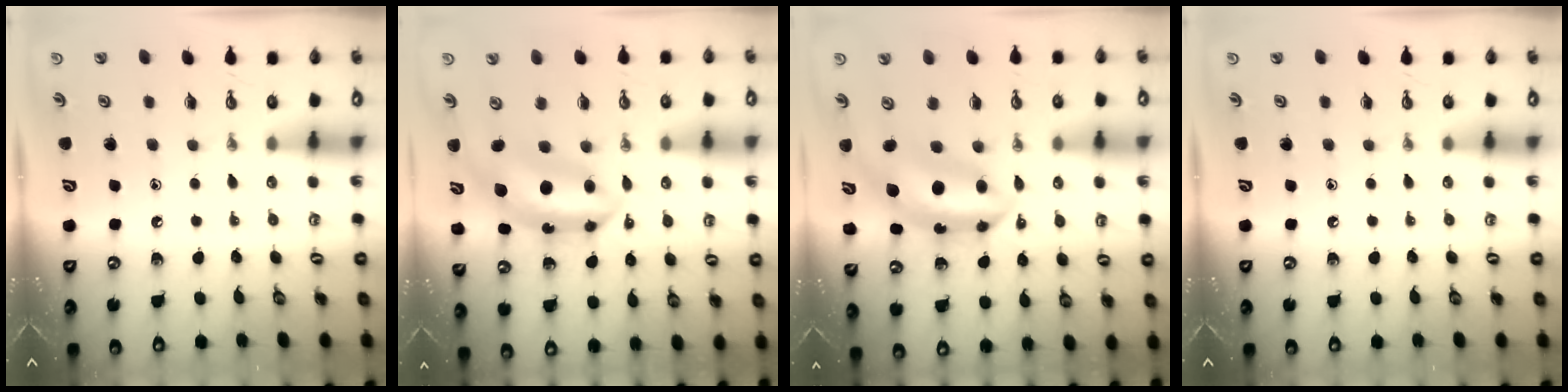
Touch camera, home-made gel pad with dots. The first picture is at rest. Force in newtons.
{"total": 8.9, "press": 8.9, "slide": 0.7}
{"total": 9.2, "press": 9.1, "slide": 0.7}
{"total": 0.0}